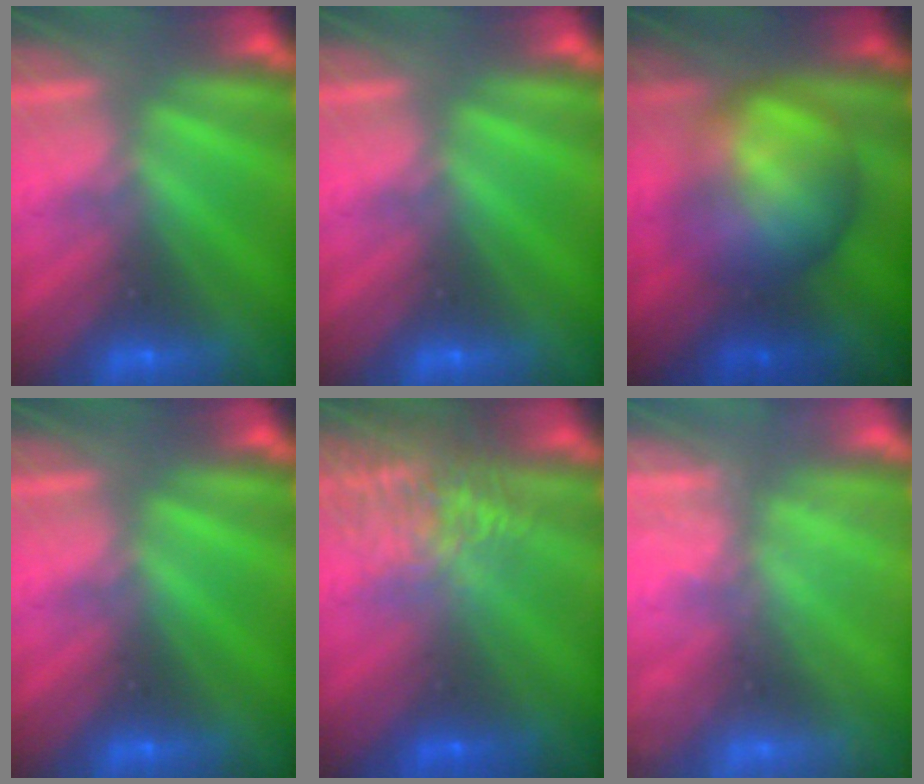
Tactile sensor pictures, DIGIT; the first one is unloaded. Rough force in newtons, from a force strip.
{"total": 0.0}
{"total": 7.8}
{"total": 0.0}
{"total": 5.7}
{"total": 2.4}